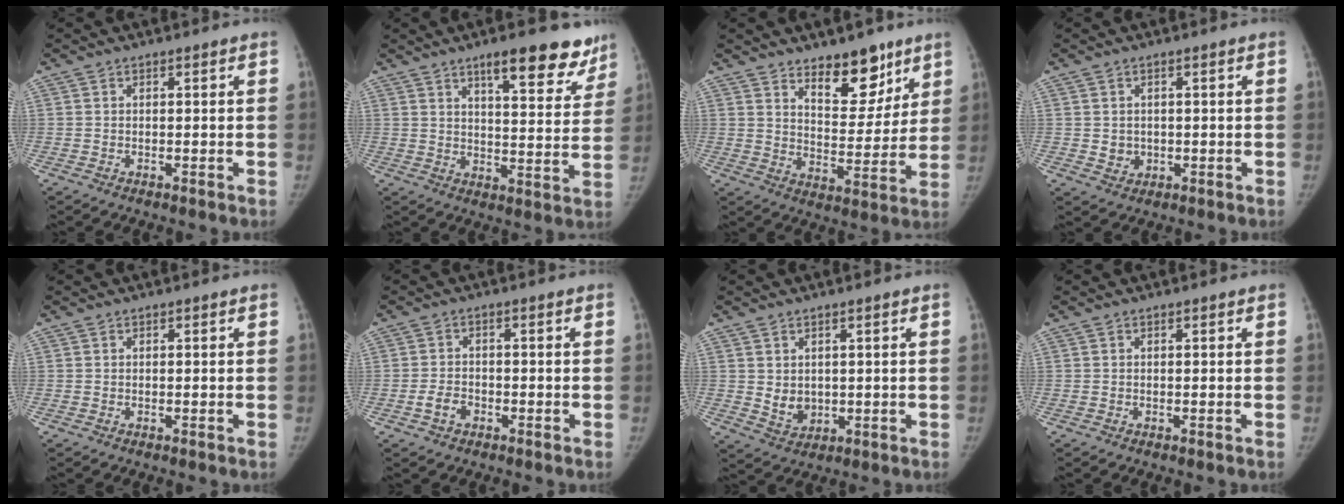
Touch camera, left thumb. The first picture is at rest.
{"total": 14.2, "force": [9.8, 4.4, 9.3], "torque": [-0.074, -0.055, 0.133]}
{"total": 12.0, "force": [8.3, 5.6, 6.6], "torque": [-0.054, -0.061, 0.133]}
{"total": 2.6, "force": [0.0, 2.4, 1.1], "torque": [-0.009, -0.001, 0.008]}
{"total": 0.0}
{"total": 3.2, "force": [-1.5, 2.2, 1.7], "torque": [-0.031, 0.013, -0.026]}
{"total": 4.1, "force": [0.7, 3.2, 2.5], "torque": [-0.028, -0.014, 0.026]}
{"total": 0.0}